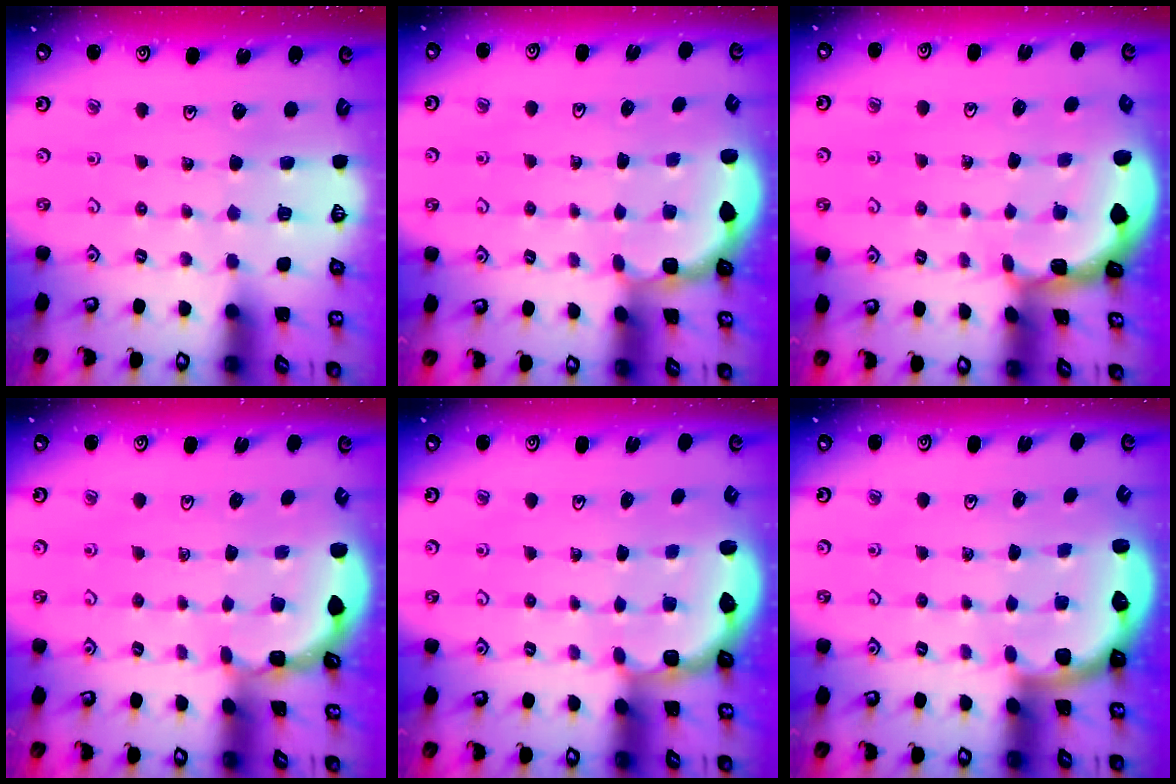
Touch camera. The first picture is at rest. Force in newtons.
{"total": 1.8, "press": 1.6, "slide": 0.7}
{"total": 2.3, "press": 2.3, "slide": 0.3}
{"total": 1.7, "press": 1.7, "slide": 0.1}
{"total": 3.0, "press": 2.3, "slide": 2.0}
{"total": 2.3, "press": 2.0, "slide": 1.3}